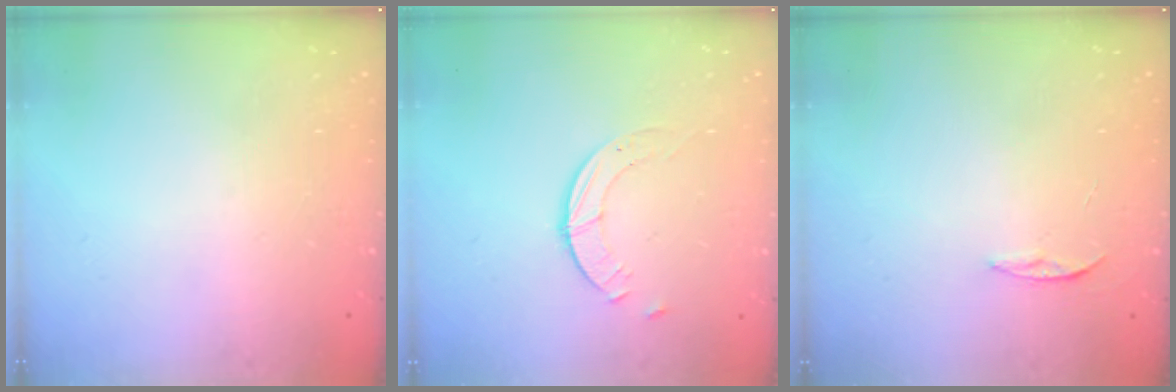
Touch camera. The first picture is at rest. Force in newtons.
{"total": 1.8, "press": 1.8, "slide": 0.2}
{"total": 3.4, "press": 3.4, "slide": 0.4}